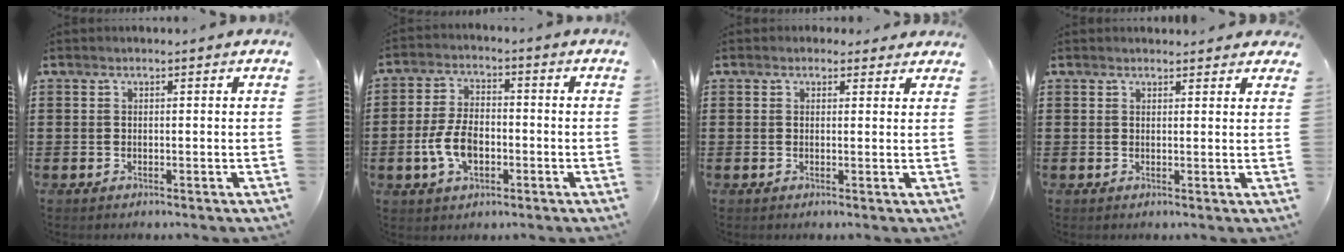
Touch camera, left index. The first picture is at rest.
{"total": 7.2, "force": [-2.0, 4.1, 5.5], "torque": [-0.130, 0.002, -0.043]}
{"total": 1.4, "force": [1.1, 0.9, 0.2], "torque": [-0.001, 0.005, 0.018]}
{"total": 1.5, "force": [1.4, 0.5, 0.3], "torque": [-0.009, 0.004, 0.028]}